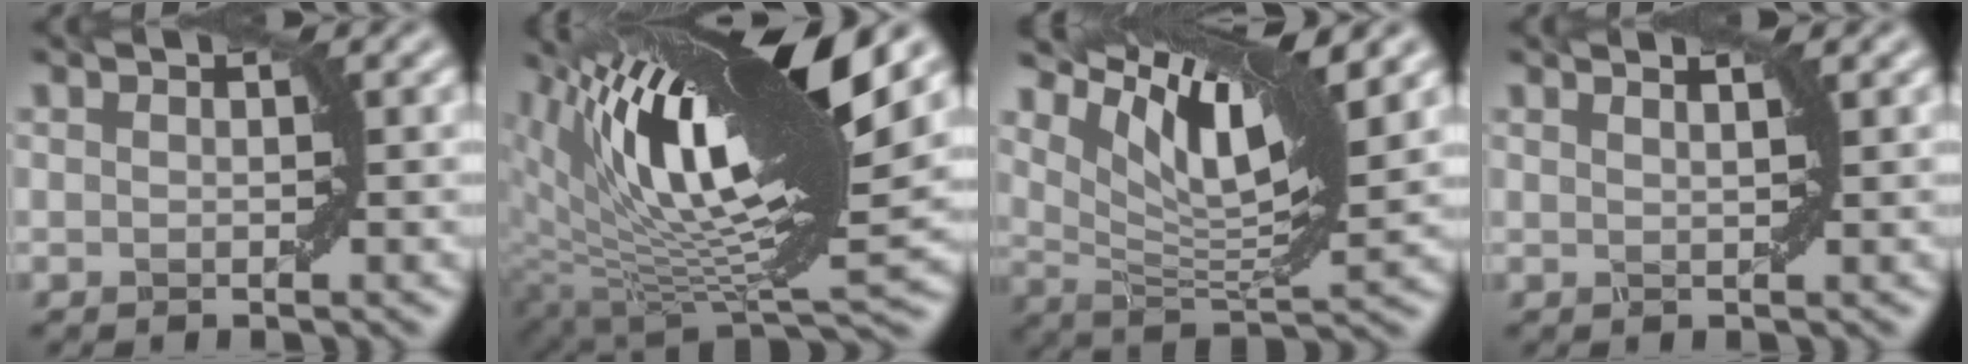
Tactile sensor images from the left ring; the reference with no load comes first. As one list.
[{"total": 15.2, "force": [6.7, 4.6, 12.9], "torque": [-0.227, 0.008, 0.124]}, {"total": 9.6, "force": [5.6, 2.4, 7.5], "torque": [-0.130, -0.003, 0.108]}, {"total": 2.3, "force": [1.6, 0.8, 1.5], "torque": [0.001, 0.002, -0.006]}]